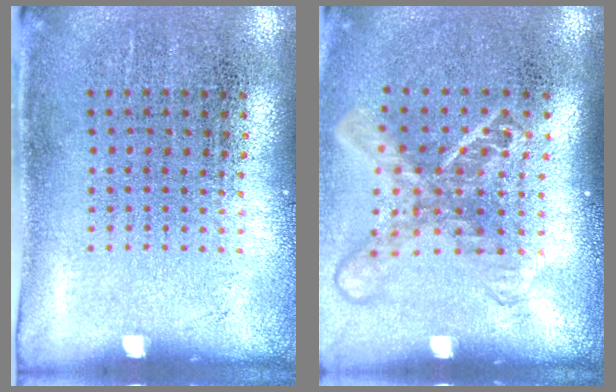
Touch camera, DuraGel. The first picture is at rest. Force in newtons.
{"total": 1.8, "press": 1.3, "slide": 1.2}